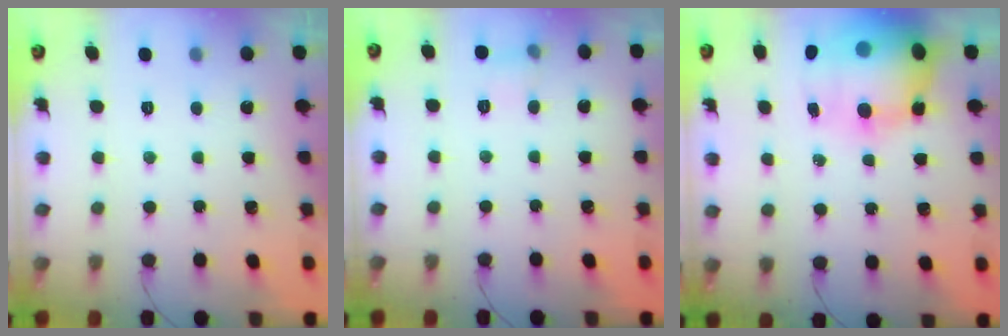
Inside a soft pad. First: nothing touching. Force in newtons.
{"total": 4.5, "press": 4.3, "slide": 1.3}
{"total": 21.3, "press": 19.3, "slide": 8.9}